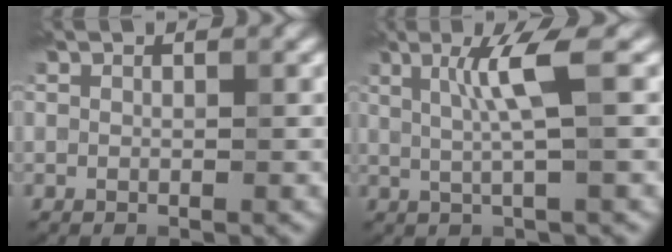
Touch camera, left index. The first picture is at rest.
{"total": 3.1, "force": [-0.1, -0.3, 3.1], "torque": [-0.067, 0.001, 0.011]}